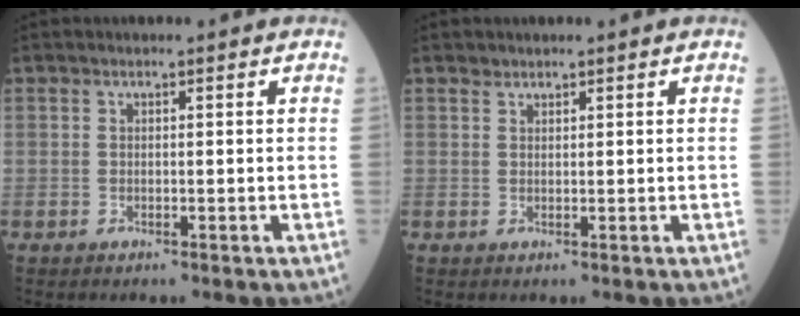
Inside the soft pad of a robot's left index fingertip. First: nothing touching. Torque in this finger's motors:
{"motor_torque": [0.02, 0.00, -0.01, 0.01]}